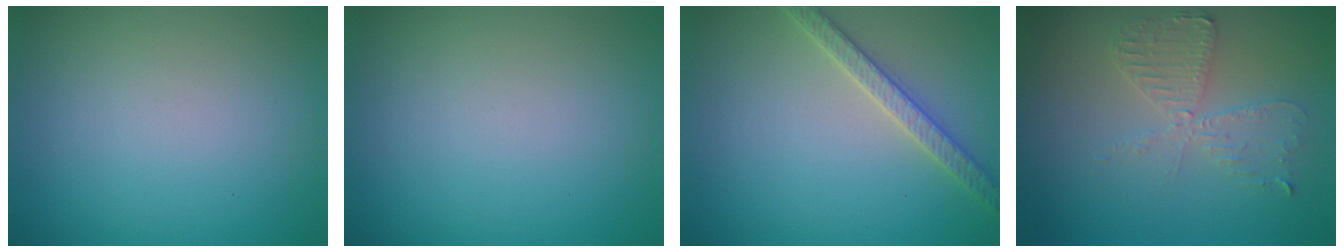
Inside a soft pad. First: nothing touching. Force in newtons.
{"total": 0.0}
{"total": 2.7, "press": 2.7, "slide": 0.3}
{"total": 3.6, "press": 3.0, "slide": 1.9}